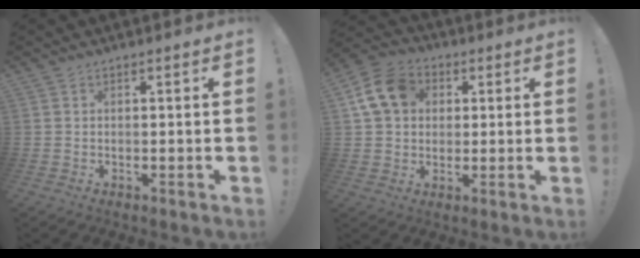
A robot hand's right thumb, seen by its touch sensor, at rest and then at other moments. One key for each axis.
{"total": 13.4, "fx": 4.2, "fy": 10.7, "fz": 6.9, "tx": -0.111, "ty": 0.000, "tz": 0.087}